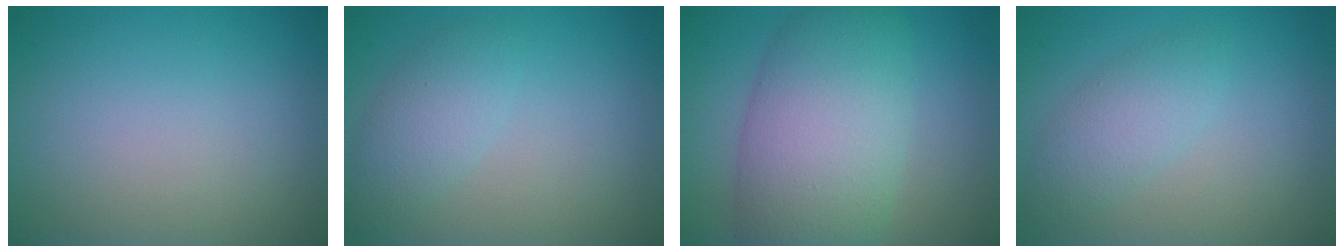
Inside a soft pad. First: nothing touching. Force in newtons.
{"total": 2.8, "press": 2.8, "slide": 0.1}
{"total": 9.5, "press": 9.5, "slide": 0.3}
{"total": 2.7, "press": 2.7, "slide": 0.1}